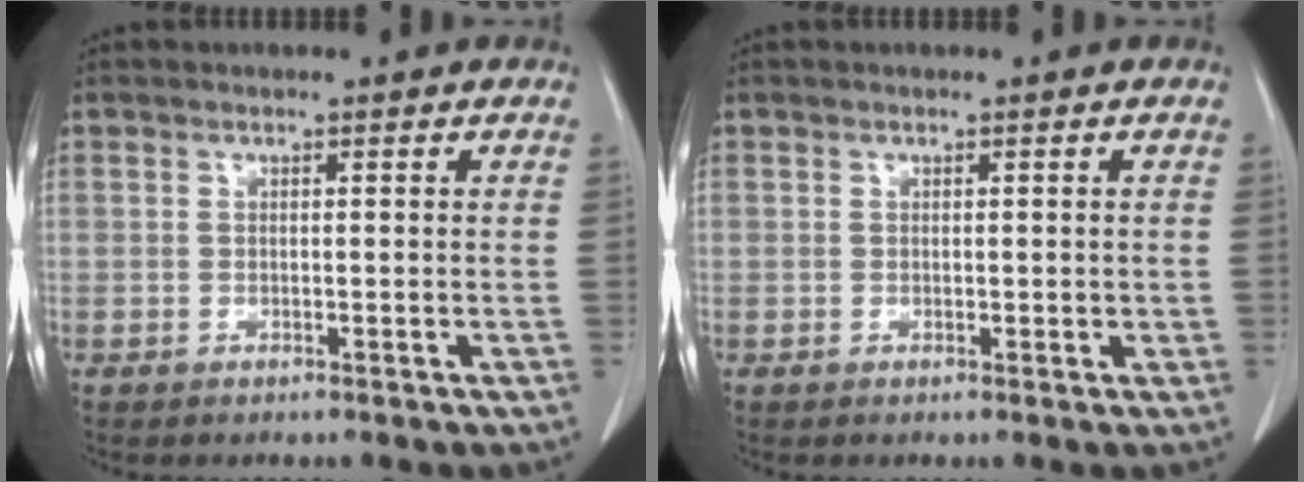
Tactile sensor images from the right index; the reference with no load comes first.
{"total": 1.0, "force": [0.1, 0.7, 0.7], "torque": [-0.005, 0.000, 0.003]}